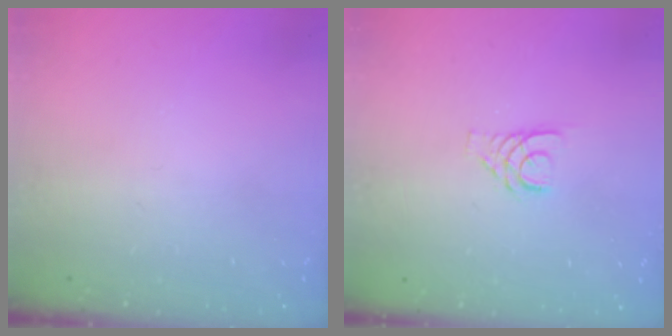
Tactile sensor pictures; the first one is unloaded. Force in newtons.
{"total": 3.8, "press": 3.8, "slide": 0.4}